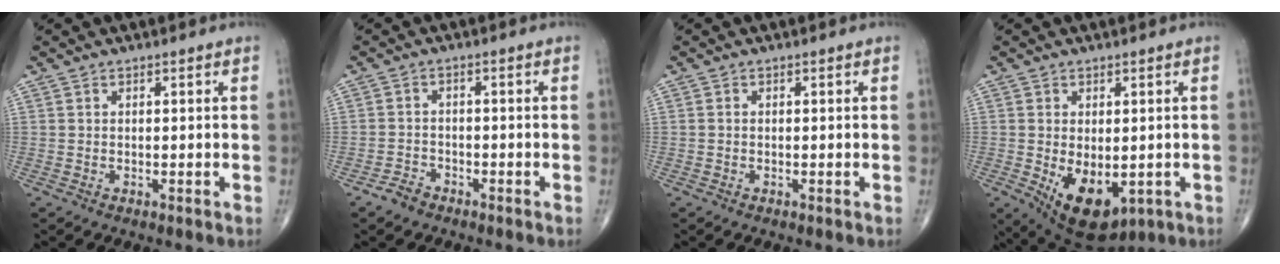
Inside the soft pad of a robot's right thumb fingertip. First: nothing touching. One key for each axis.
{"total": 2.8, "fx": -2.1, "fy": 1.6, "fz": 0.7, "tx": -0.014, "ty": 0.011, "tz": -0.039}
{"total": 0.0}
{"total": 11.1, "fx": -2.5, "fy": 6.3, "fz": 8.8, "tx": -0.124, "ty": -0.012, "tz": -0.016}